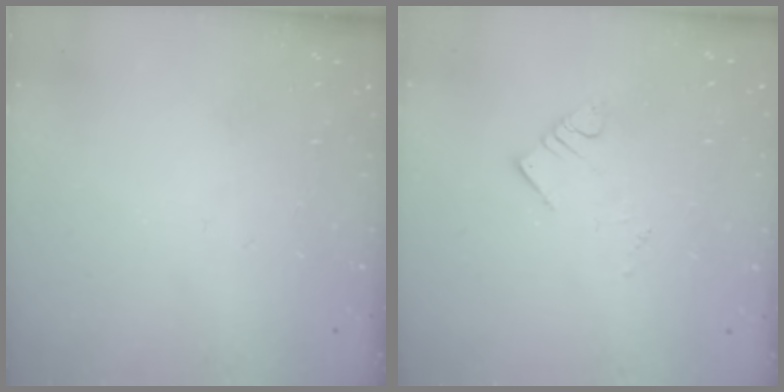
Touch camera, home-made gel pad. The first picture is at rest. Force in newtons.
{"total": 4.6, "press": 4.5, "slide": 0.2}